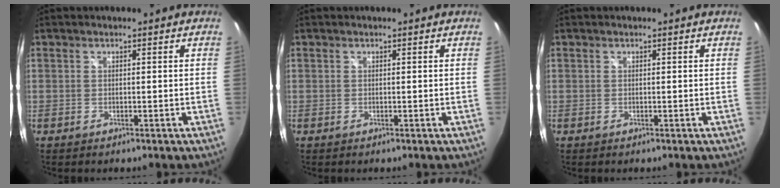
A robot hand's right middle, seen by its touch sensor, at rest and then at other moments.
{"total": 0.0}
{"total": 0.0}